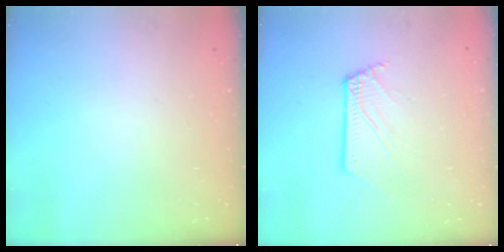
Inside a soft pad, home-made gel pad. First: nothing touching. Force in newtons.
{"total": 2.6, "press": 2.6, "slide": 0.3}